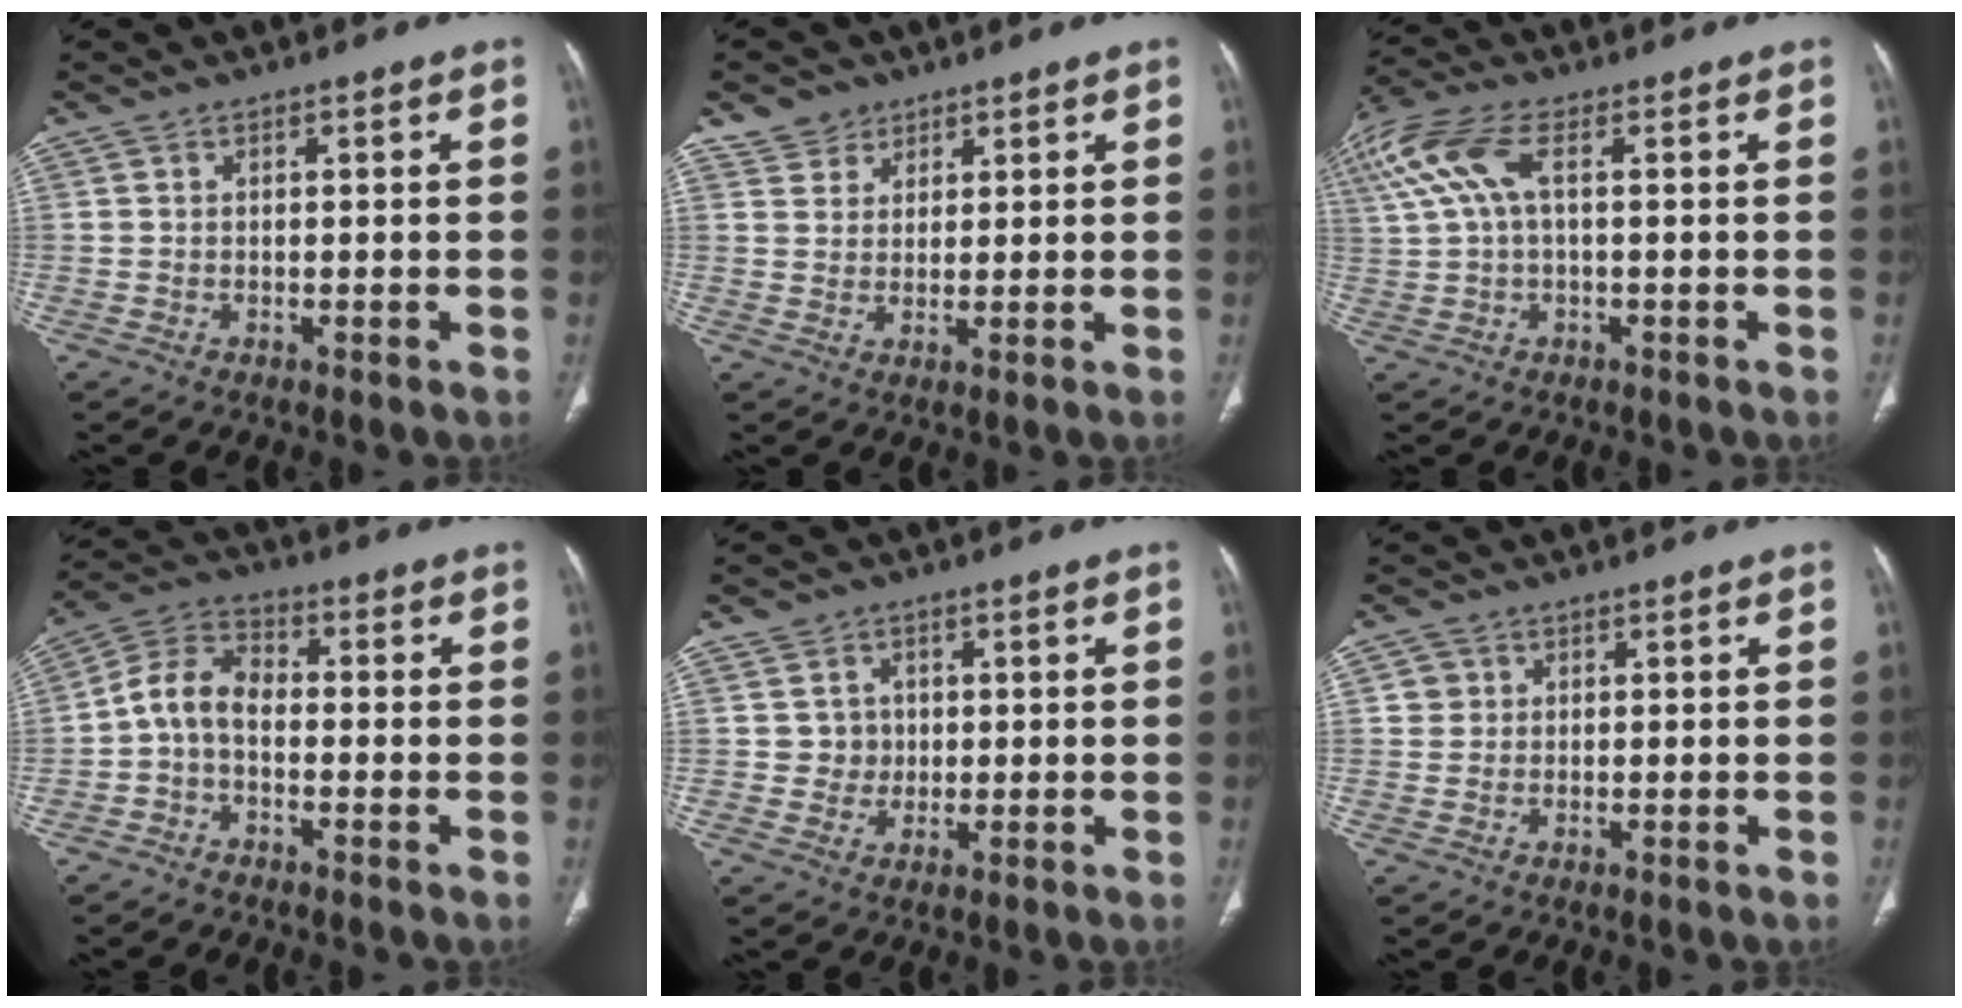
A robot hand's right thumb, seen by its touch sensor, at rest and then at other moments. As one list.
[{"total": 4.4, "force": [2.9, 3.3, 0.4], "torque": [0.014, -0.014, 0.052]}, {"total": 10.3, "force": [2.7, 4.7, 8.7], "torque": [-0.227, 0.033, 0.053]}, {"total": 7.4, "force": [-1.5, 4.9, 5.3], "torque": [-0.094, 0.032, -0.043]}, {"total": 4.3, "force": [0.7, 4.2, 0.2], "torque": [0.025, 0.004, 0.010]}, {"total": 2.3, "force": [0.6, 2.2, 0.3], "torque": [0.014, 0.004, 0.010]}]